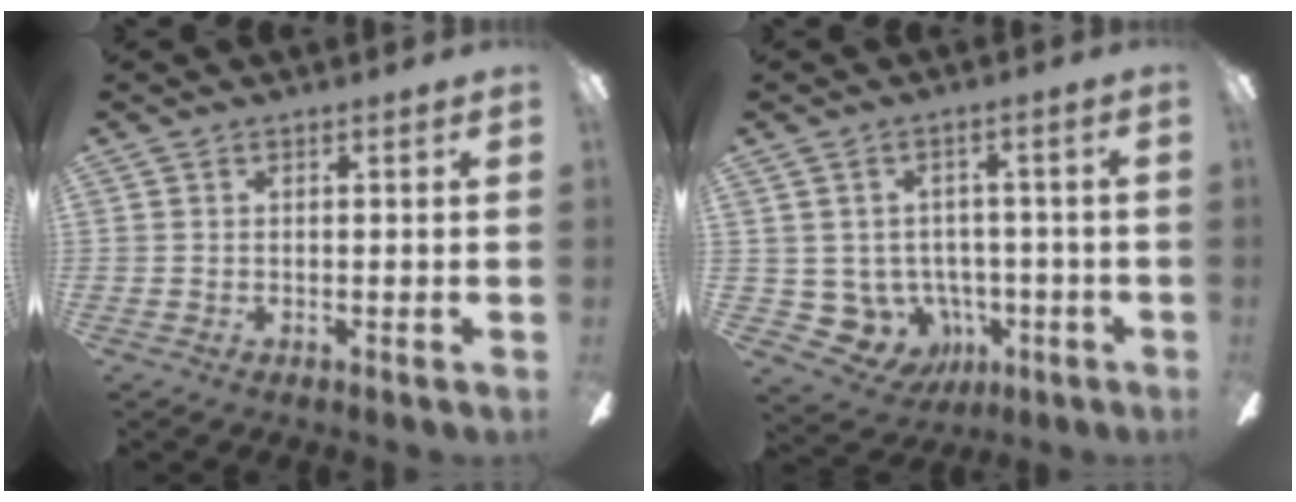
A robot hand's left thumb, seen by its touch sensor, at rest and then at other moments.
{"total": 8.0, "force": [-2.4, 7.3, 2.4], "torque": [-0.074, 0.002, -0.034]}